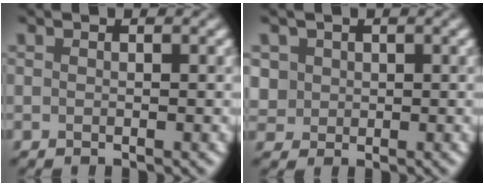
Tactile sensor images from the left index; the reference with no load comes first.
{"total": 1.9, "force": [0.7, 1.7, 0.5], "torque": [-0.013, 0.002, 0.025]}